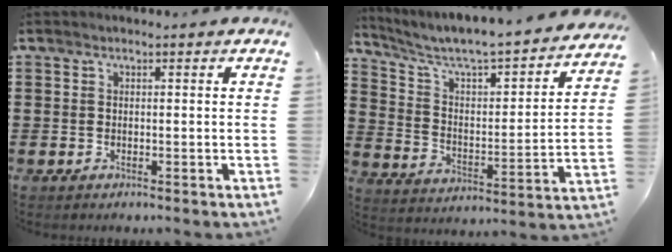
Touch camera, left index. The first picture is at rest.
{"total": 4.9, "force": [4.2, 0.5, 2.3], "torque": [-0.070, -0.047, 0.062]}